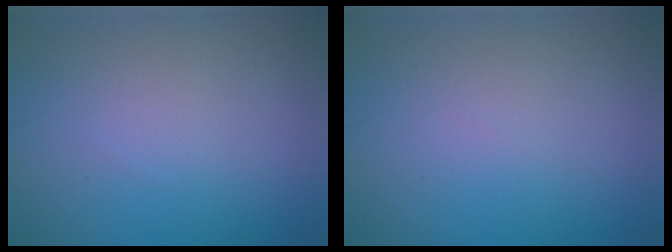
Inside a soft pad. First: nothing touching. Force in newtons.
{"total": 0.0}